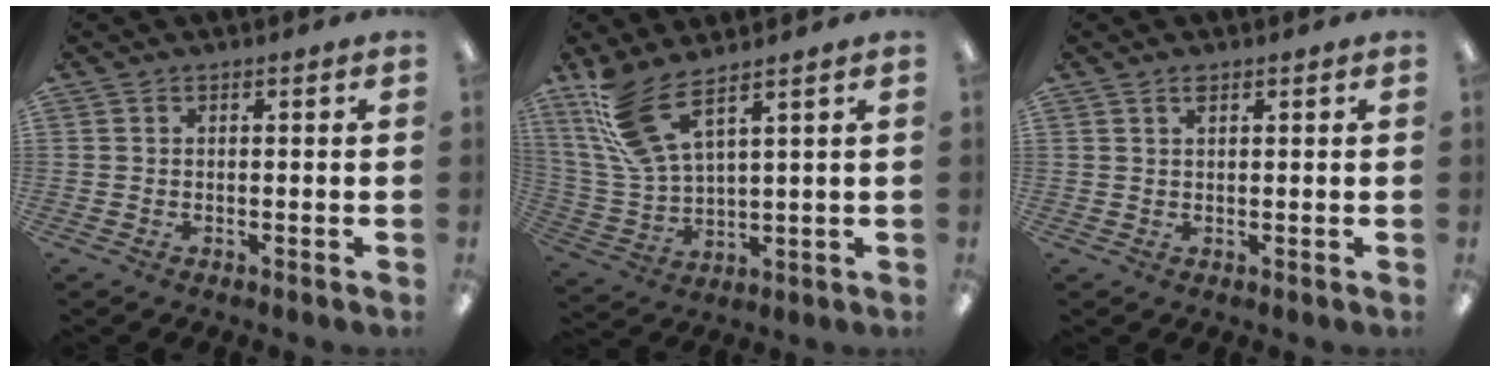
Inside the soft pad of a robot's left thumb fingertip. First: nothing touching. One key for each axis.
{"total": 12.4, "fx": 8.5, "fy": 3.7, "fz": 8.2, "tx": -0.184, "ty": -0.034, "tz": 0.159}
{"total": 1.7, "fx": 1.2, "fy": 0.6, "fz": 1.1, "tx": -0.017, "ty": -0.002, "tz": 0.019}